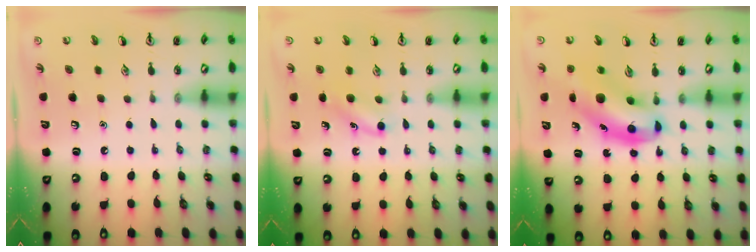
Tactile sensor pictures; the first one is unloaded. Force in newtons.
{"total": 5.9, "press": 5.6, "slide": 1.9}
{"total": 9.5, "press": 9.2, "slide": 2.4}